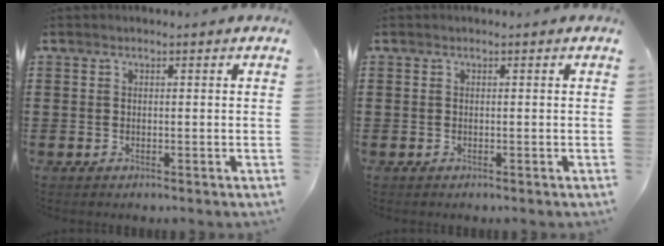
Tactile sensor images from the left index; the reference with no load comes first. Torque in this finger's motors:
{"motor_torque": [0.00, 0.00, 0.00, 0.00]}